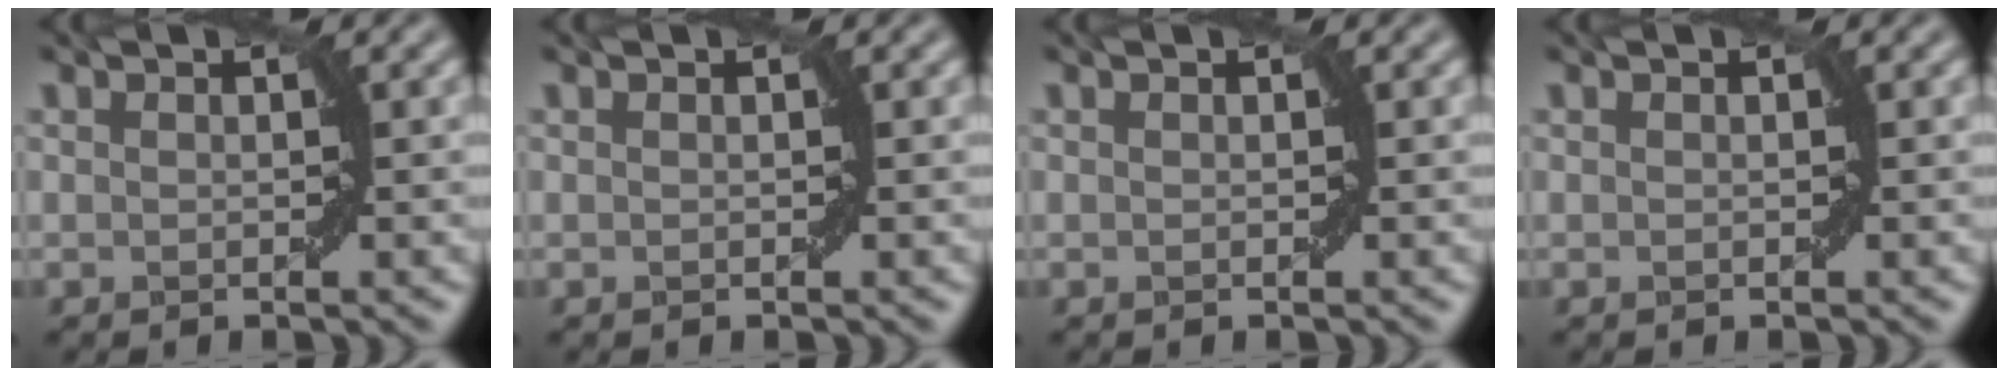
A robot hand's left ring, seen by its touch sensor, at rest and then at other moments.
{"total": 0.0}
{"total": 0.0}
{"total": 0.0}